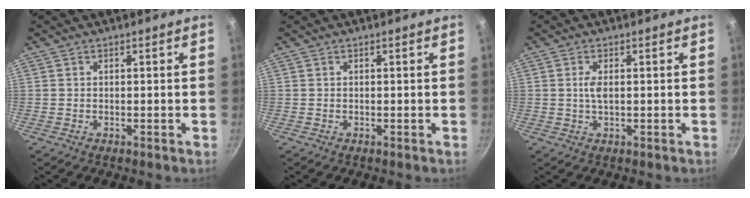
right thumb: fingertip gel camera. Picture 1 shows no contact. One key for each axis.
{"total": 0.0}
{"total": 2.4, "fx": 0.3, "fy": 1.0, "fz": 2.2, "tx": -0.047, "ty": 0.002, "tz": 0.006}